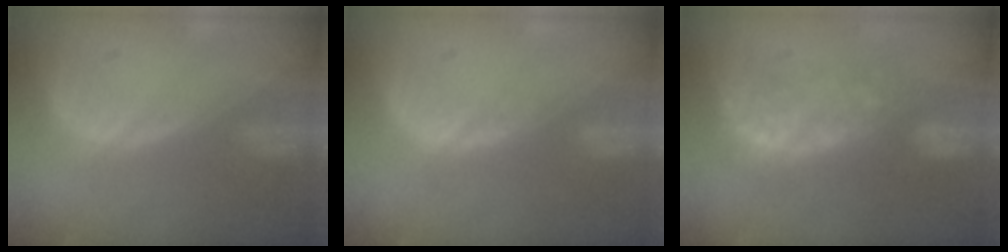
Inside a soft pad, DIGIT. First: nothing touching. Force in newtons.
{"total": 1.3, "press": 1.1, "slide": 0.7}
{"total": 7.8, "press": 7.7, "slide": 1.3}